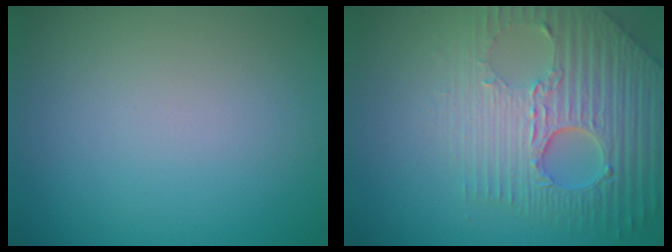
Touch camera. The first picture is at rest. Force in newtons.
{"total": 8.1, "press": 5.7, "slide": 5.7}